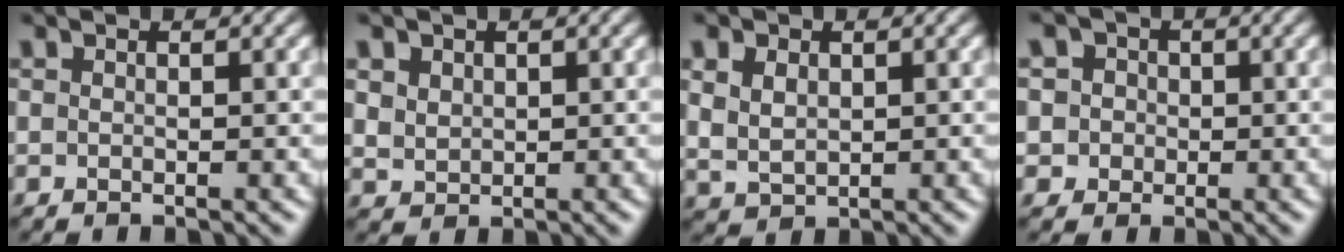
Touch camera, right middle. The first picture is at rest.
{"total": 2.0, "force": [1.3, 1.5, 0.4], "torque": [-0.020, -0.003, 0.033]}
{"total": 2.6, "force": [1.1, 1.9, 1.4], "torque": [-0.037, 0.000, 0.025]}
{"total": 4.7, "force": [1.9, 4.0, 1.5], "torque": [-0.024, 0.018, 0.012]}